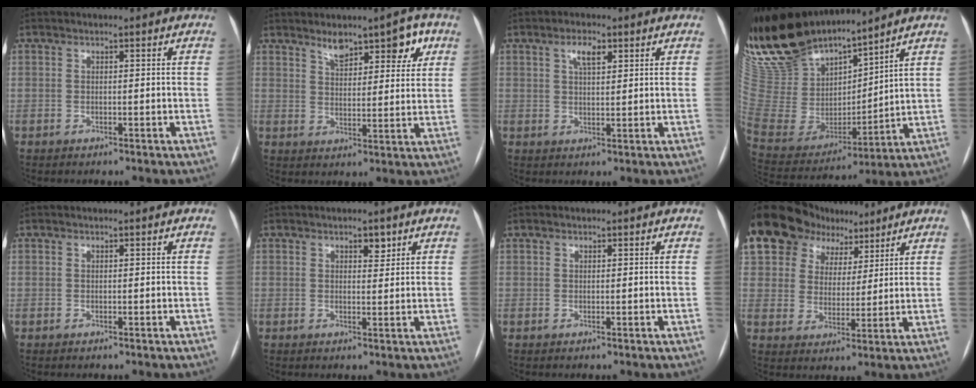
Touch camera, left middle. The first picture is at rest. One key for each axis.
{"total": 7.8, "fx": 4.9, "fy": 3.1, "fz": 5.2, "tx": -0.060, "ty": 0.011, "tz": 0.072}
{"total": 3.4, "fx": 1.8, "fy": 1.3, "fz": 2.6, "tx": -0.050, "ty": 0.005, "tz": 0.031}
{"total": 21.0, "fx": 18.8, "fy": 4.6, "fz": 8.4, "tx": -0.178, "ty": 0.009, "tz": 0.364}
{"total": 0.0}
{"total": 2.1, "fx": 1.3, "fy": 1.0, "fz": 1.3, "tx": -0.017, "ty": -0.001, "tz": 0.019}
{"total": 0.8, "fx": 0.6, "fy": 0.4, "fz": 0.2, "tx": -0.007, "ty": 0.012, "tz": 0.012}
{"total": 19.4, "fx": 12.7, "fy": 12.7, "fz": 7.4, "tx": -0.178, "ty": 0.070, "tz": 0.223}